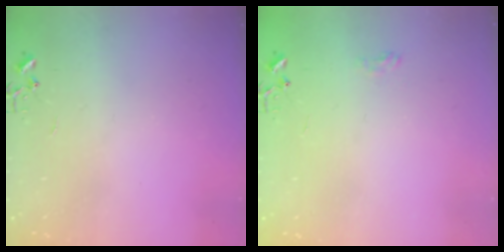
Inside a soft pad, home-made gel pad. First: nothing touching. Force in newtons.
{"total": 6.5, "press": 6.5, "slide": 0.6}